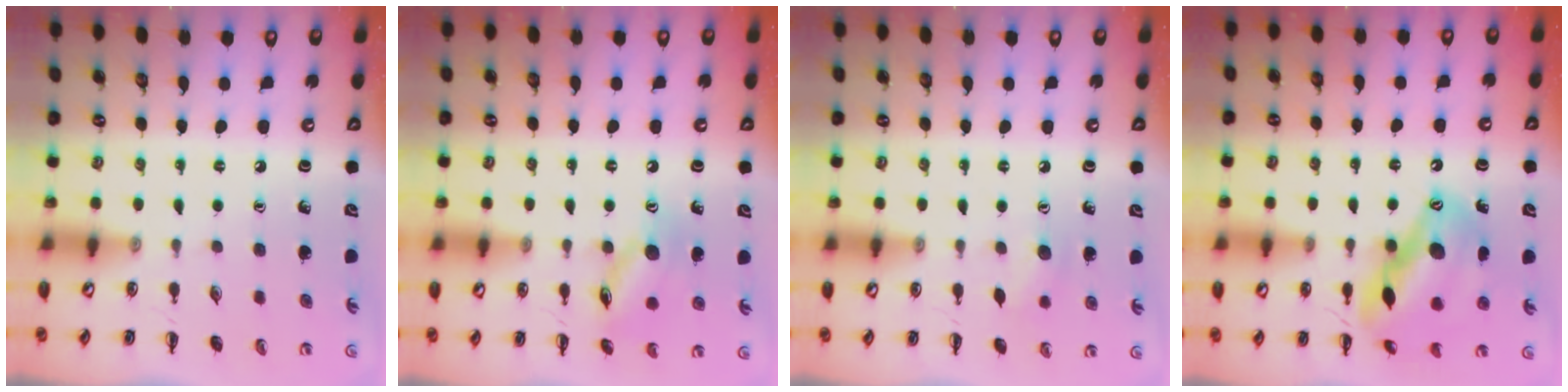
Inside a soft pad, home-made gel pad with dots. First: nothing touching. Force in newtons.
{"total": 11.0, "press": 11.0, "slide": 0.5}
{"total": 5.7, "press": 5.6, "slide": 1.1}
{"total": 16.1, "press": 15.5, "slide": 4.3}